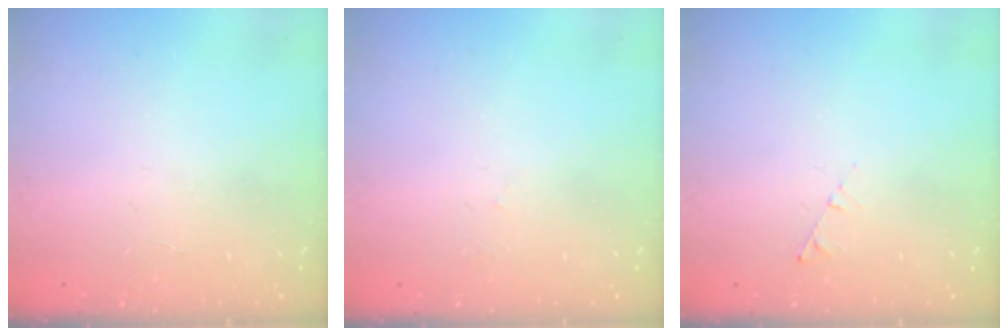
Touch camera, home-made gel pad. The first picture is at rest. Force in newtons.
{"total": 2.7, "press": 2.7, "slide": 0.4}
{"total": 2.9, "press": 2.9, "slide": 0.4}